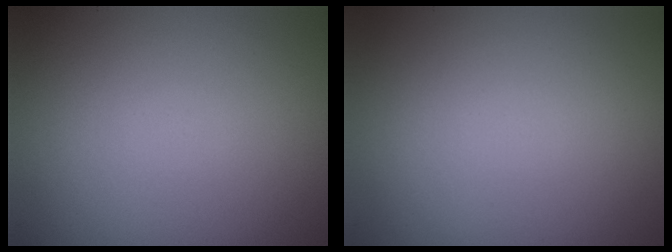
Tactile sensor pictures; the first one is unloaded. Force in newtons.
{"total": 0.0}